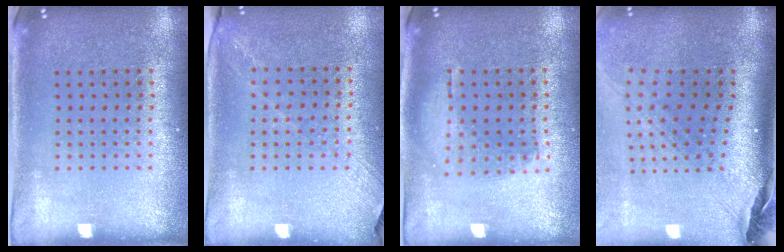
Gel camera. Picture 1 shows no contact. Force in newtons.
{"total": 1.3, "press": 1.0, "slide": 0.9}
{"total": 1.2, "press": 1.1, "slide": 0.5}
{"total": 2.8, "press": 2.1, "slide": 1.9}